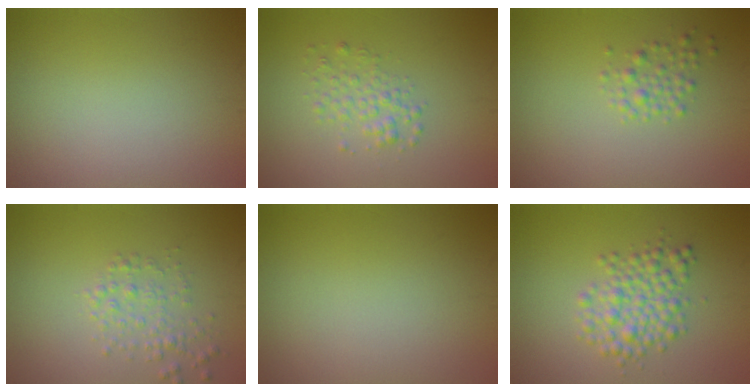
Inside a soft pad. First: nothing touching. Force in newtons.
{"total": 2.1, "press": 2.1, "slide": 0.1}
{"total": 1.7, "press": 1.7, "slide": 0.1}
{"total": 2.1, "press": 2.1, "slide": 0.1}
{"total": 0.0}
{"total": 4.0, "press": 4.0, "slide": 0.1}